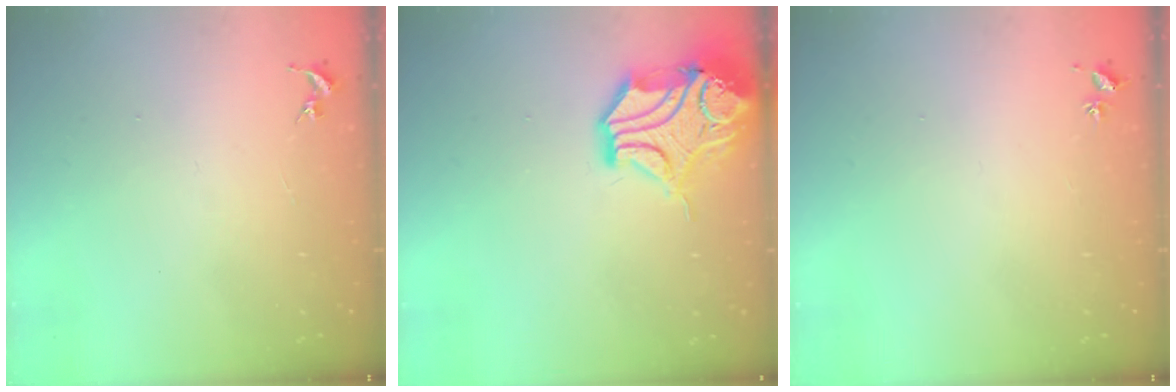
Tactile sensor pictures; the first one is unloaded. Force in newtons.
{"total": 15.9, "press": 15.8, "slide": 2.3}
{"total": 2.0, "press": 2.0, "slide": 0.3}